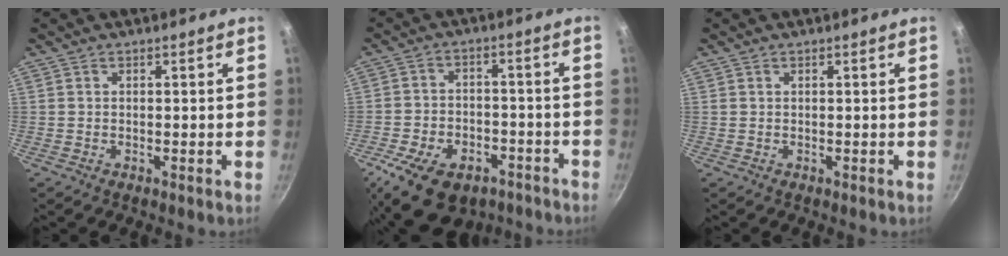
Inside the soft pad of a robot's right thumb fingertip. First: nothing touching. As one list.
[{"total": 16.4, "force": [-9.4, 10.1, 8.9], "torque": [-0.138, 0.042, -0.141]}, {"total": 0.0}]